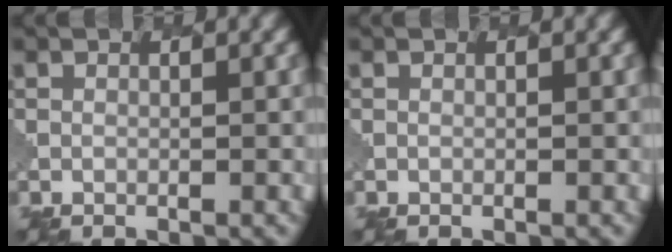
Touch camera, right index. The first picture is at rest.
{"total": 0.0}